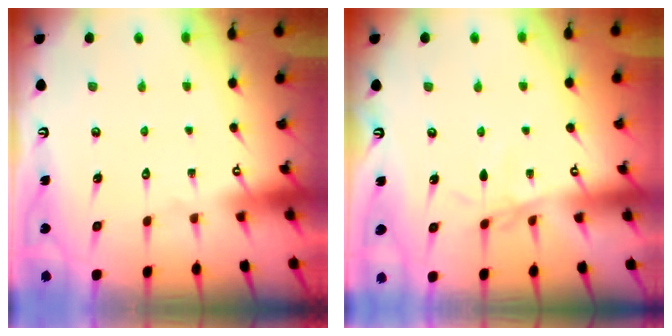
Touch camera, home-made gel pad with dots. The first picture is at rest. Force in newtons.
{"total": 2.0, "press": 2.0, "slide": 0.4}